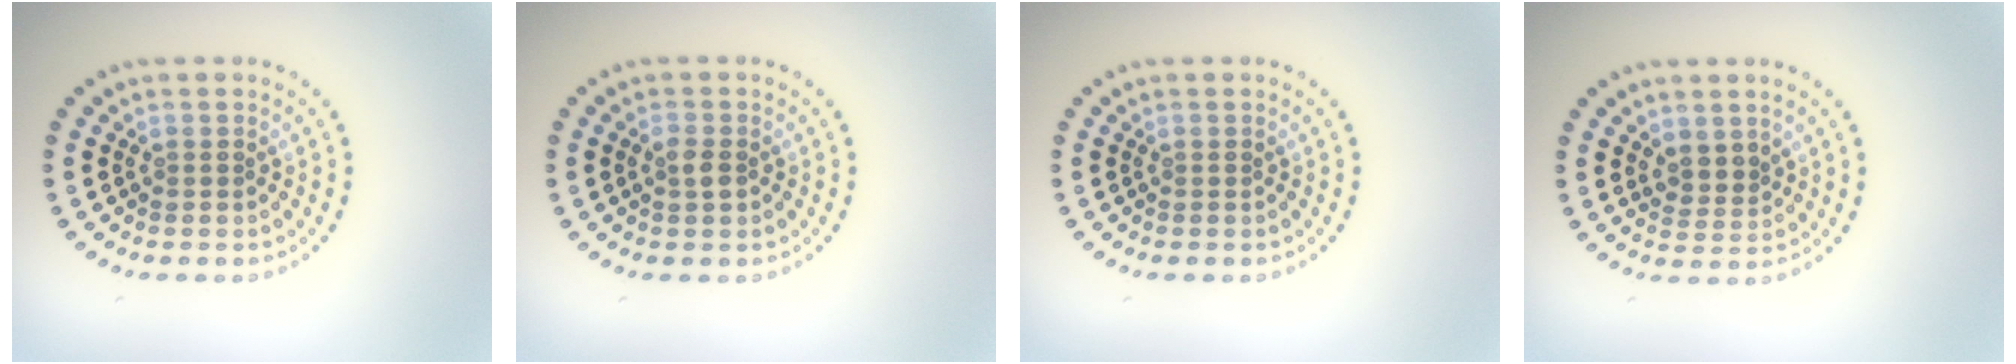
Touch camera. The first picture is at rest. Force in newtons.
{"total": 1.3, "press": 1.3, "slide": 0.2}
{"total": 0.0}
{"total": 1.9, "press": 1.4, "slide": 1.3}